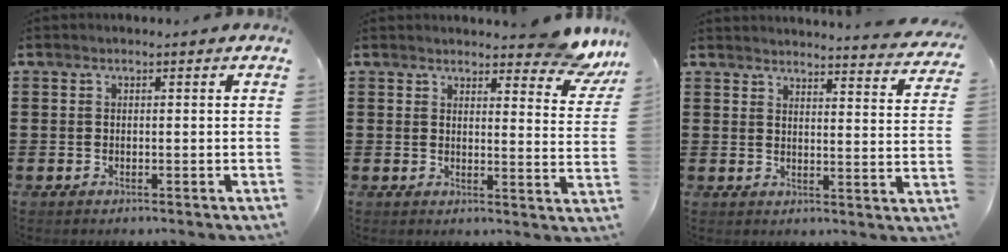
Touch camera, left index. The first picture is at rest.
{"total": 6.2, "force": [5.5, 0.9, 2.8], "torque": [-0.040, -0.025, 0.094]}
{"total": 3.3, "force": [3.2, -0.5, 0.4], "torque": [-0.017, -0.028, 0.052]}